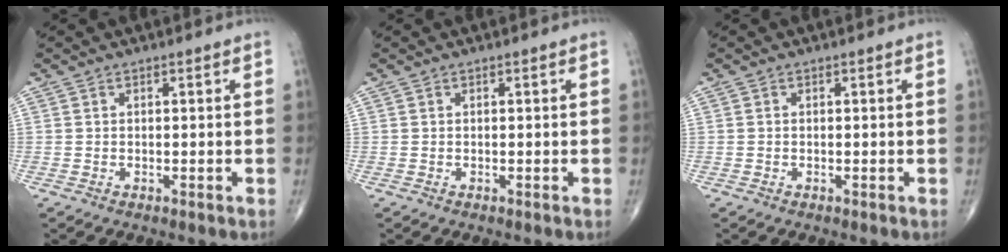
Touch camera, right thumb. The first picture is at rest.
{"total": 0.0}
{"total": 0.0}